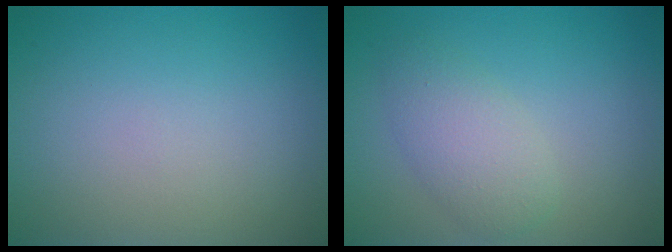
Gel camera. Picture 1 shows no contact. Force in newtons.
{"total": 3.1, "press": 3.1, "slide": 0.1}